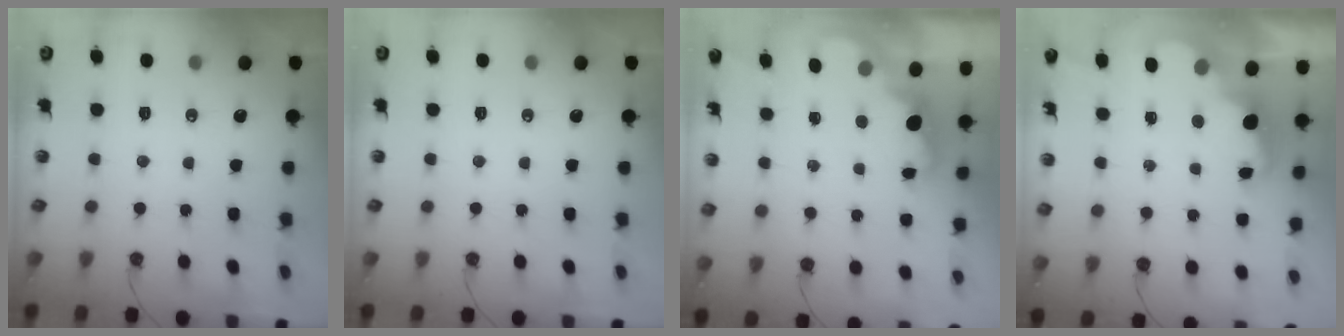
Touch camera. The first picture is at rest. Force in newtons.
{"total": 0.0}
{"total": 2.1, "press": 2.0, "slide": 0.6}
{"total": 2.4, "press": 2.3, "slide": 0.5}